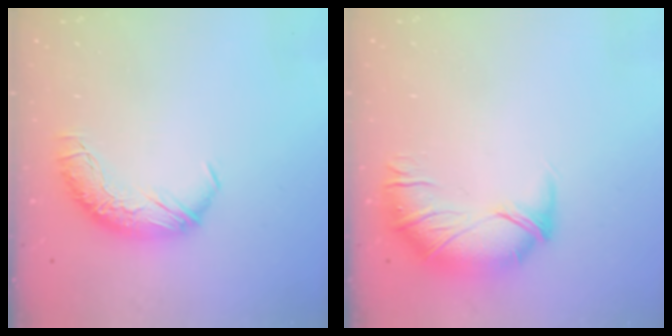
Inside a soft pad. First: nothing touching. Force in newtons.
{"total": 3.9, "press": 3.3, "slide": 2.0}